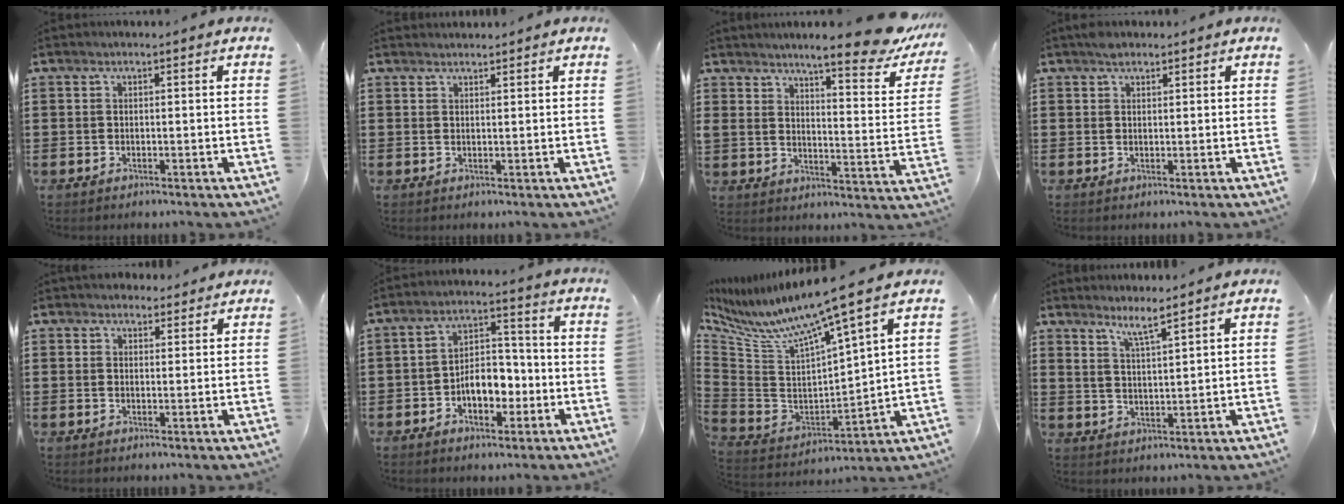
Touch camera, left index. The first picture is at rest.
{"total": 1.2, "force": [1.2, 0.1, 0.0], "torque": [-0.003, 0.000, 0.024]}
{"total": 9.6, "force": [8.2, 0.3, 4.9], "torque": [-0.085, -0.055, 0.135]}
{"total": 1.5, "force": [1.2, 0.6, 0.6], "torque": [-0.014, 0.002, 0.023]}
{"total": 2.7, "force": [2.4, 1.1, 0.2], "torque": [-0.011, 0.002, 0.047]}
{"total": 6.7, "force": [-2.2, 4.2, 4.8], "torque": [-0.070, 0.009, -0.044]}
{"total": 9.2, "force": [6.7, -0.4, 6.3], "torque": [-0.147, -0.054, 0.104]}
{"total": 4.1, "force": [3.5, -0.5, 2.0], "torque": [-0.051, -0.011, 0.061]}